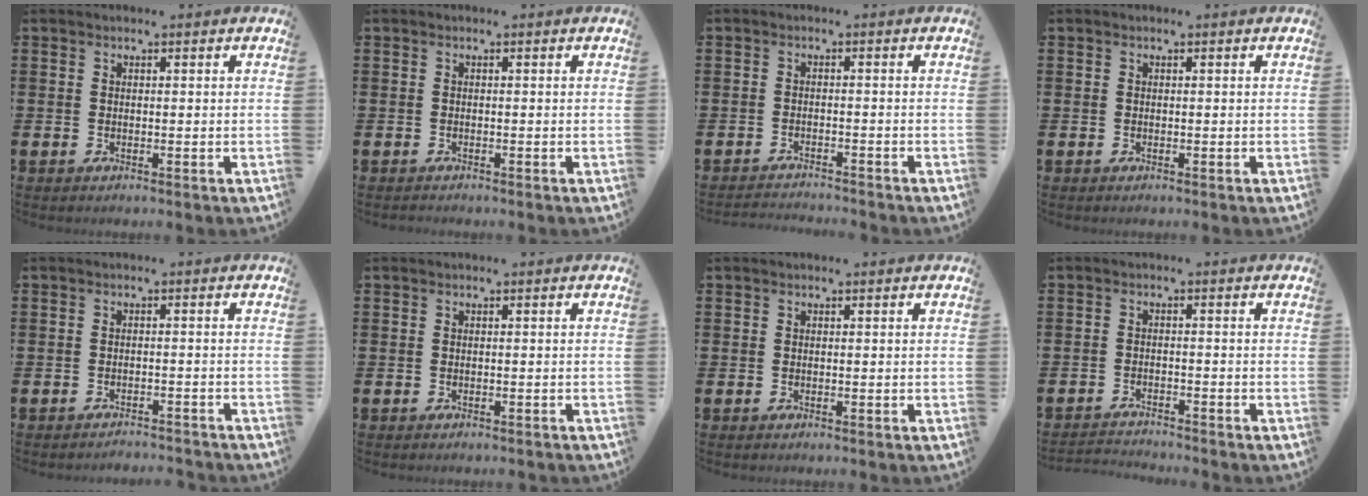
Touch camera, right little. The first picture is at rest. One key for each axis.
{"total": 0.0}
{"total": 1.5, "fx": -1.5, "fy": -0.1, "fz": -0.1, "tx": -0.002, "ty": 0.004, "tz": -0.032}
{"total": 0.0}
{"total": 1.4, "fx": -1.4, "fy": -0.1, "fz": -0.1, "tx": -0.003, "ty": 0.004, "tz": -0.030}
{"total": 0.0}
{"total": 0.0}
{"total": 1.8, "fx": -1.8, "fy": -0.1, "fz": -0.1, "tx": -0.003, "ty": 0.003, "tz": -0.038}